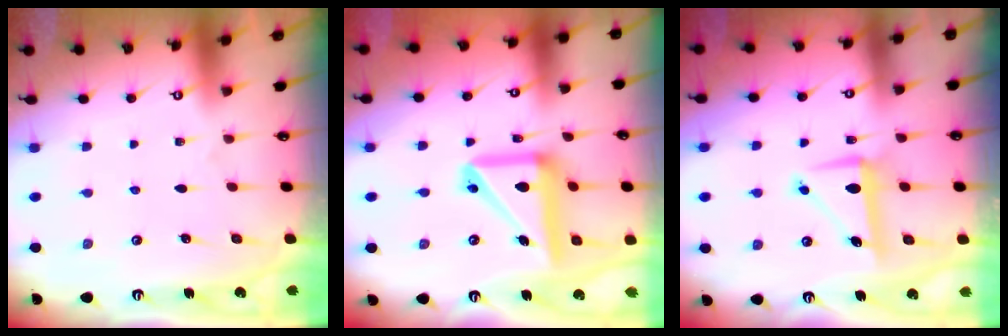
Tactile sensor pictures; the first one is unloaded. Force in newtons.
{"total": 15.2, "press": 15.1, "slide": 1.7}
{"total": 7.9, "press": 7.8, "slide": 1.0}